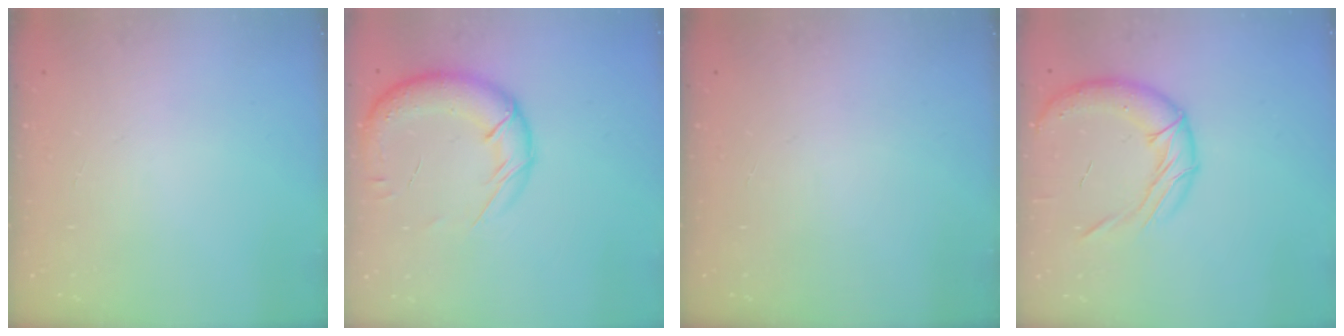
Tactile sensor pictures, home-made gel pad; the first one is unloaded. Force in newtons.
{"total": 18.0, "press": 17.4, "slide": 4.4}
{"total": 0.0}
{"total": 16.1, "press": 15.9, "slide": 2.5}